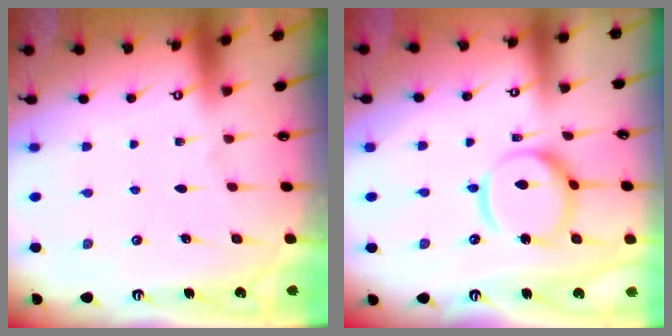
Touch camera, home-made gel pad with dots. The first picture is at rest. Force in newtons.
{"total": 13.3, "press": 13.3, "slide": 1.3}